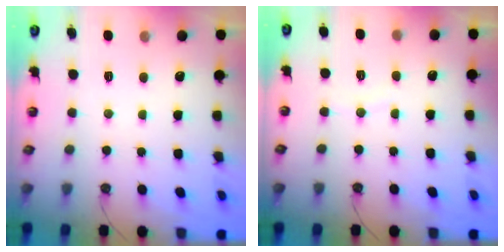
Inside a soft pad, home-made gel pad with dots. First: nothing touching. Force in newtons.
{"total": 2.3, "press": 2.3, "slide": 0.2}